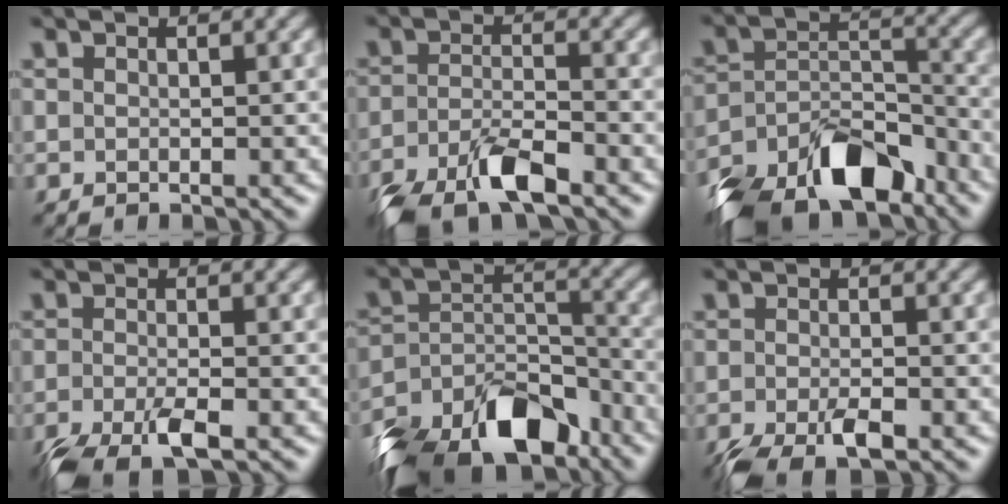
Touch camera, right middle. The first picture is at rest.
{"total": 6.3, "force": [-4.6, 2.0, 3.8], "torque": [-0.079, -0.006, -0.091]}
{"total": 10.8, "force": [-8.6, 4.4, 4.8], "torque": [-0.085, 0.003, -0.159]}
{"total": 5.1, "force": [-3.4, 1.5, 3.5], "torque": [-0.074, -0.007, -0.070]}
{"total": 12.2, "force": [-10.0, 5.0, 4.8], "torque": [-0.084, 0.000, -0.172]}
{"total": 4.4, "force": [-2.8, 1.4, 3.1], "torque": [-0.061, -0.005, -0.054]}